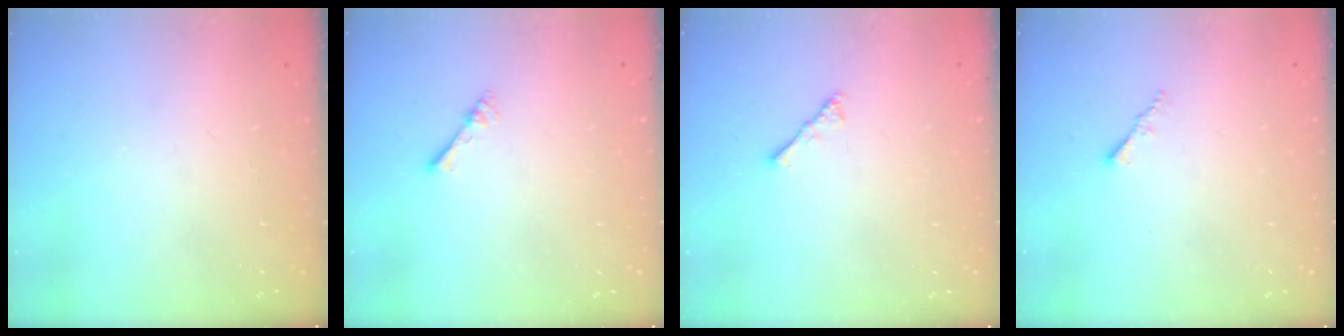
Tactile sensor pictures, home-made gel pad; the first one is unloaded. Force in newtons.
{"total": 1.0, "press": 1.0, "slide": 0.3}
{"total": 2.1, "press": 2.1, "slide": 0.5}
{"total": 1.0, "press": 1.0, "slide": 0.4}